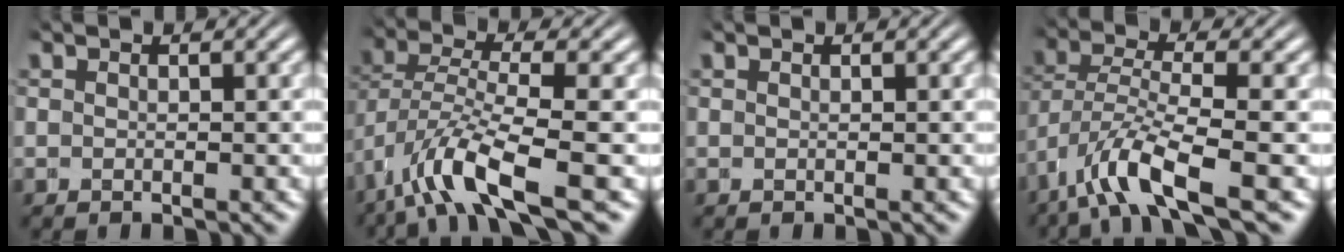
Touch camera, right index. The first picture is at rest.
{"total": 5.5, "force": [-2.1, 2.1, 4.6], "torque": [-0.117, -0.028, -0.018]}
{"total": 0.0}
{"total": 4.7, "force": [-1.8, 1.8, 3.9], "torque": [-0.107, -0.027, -0.013]}